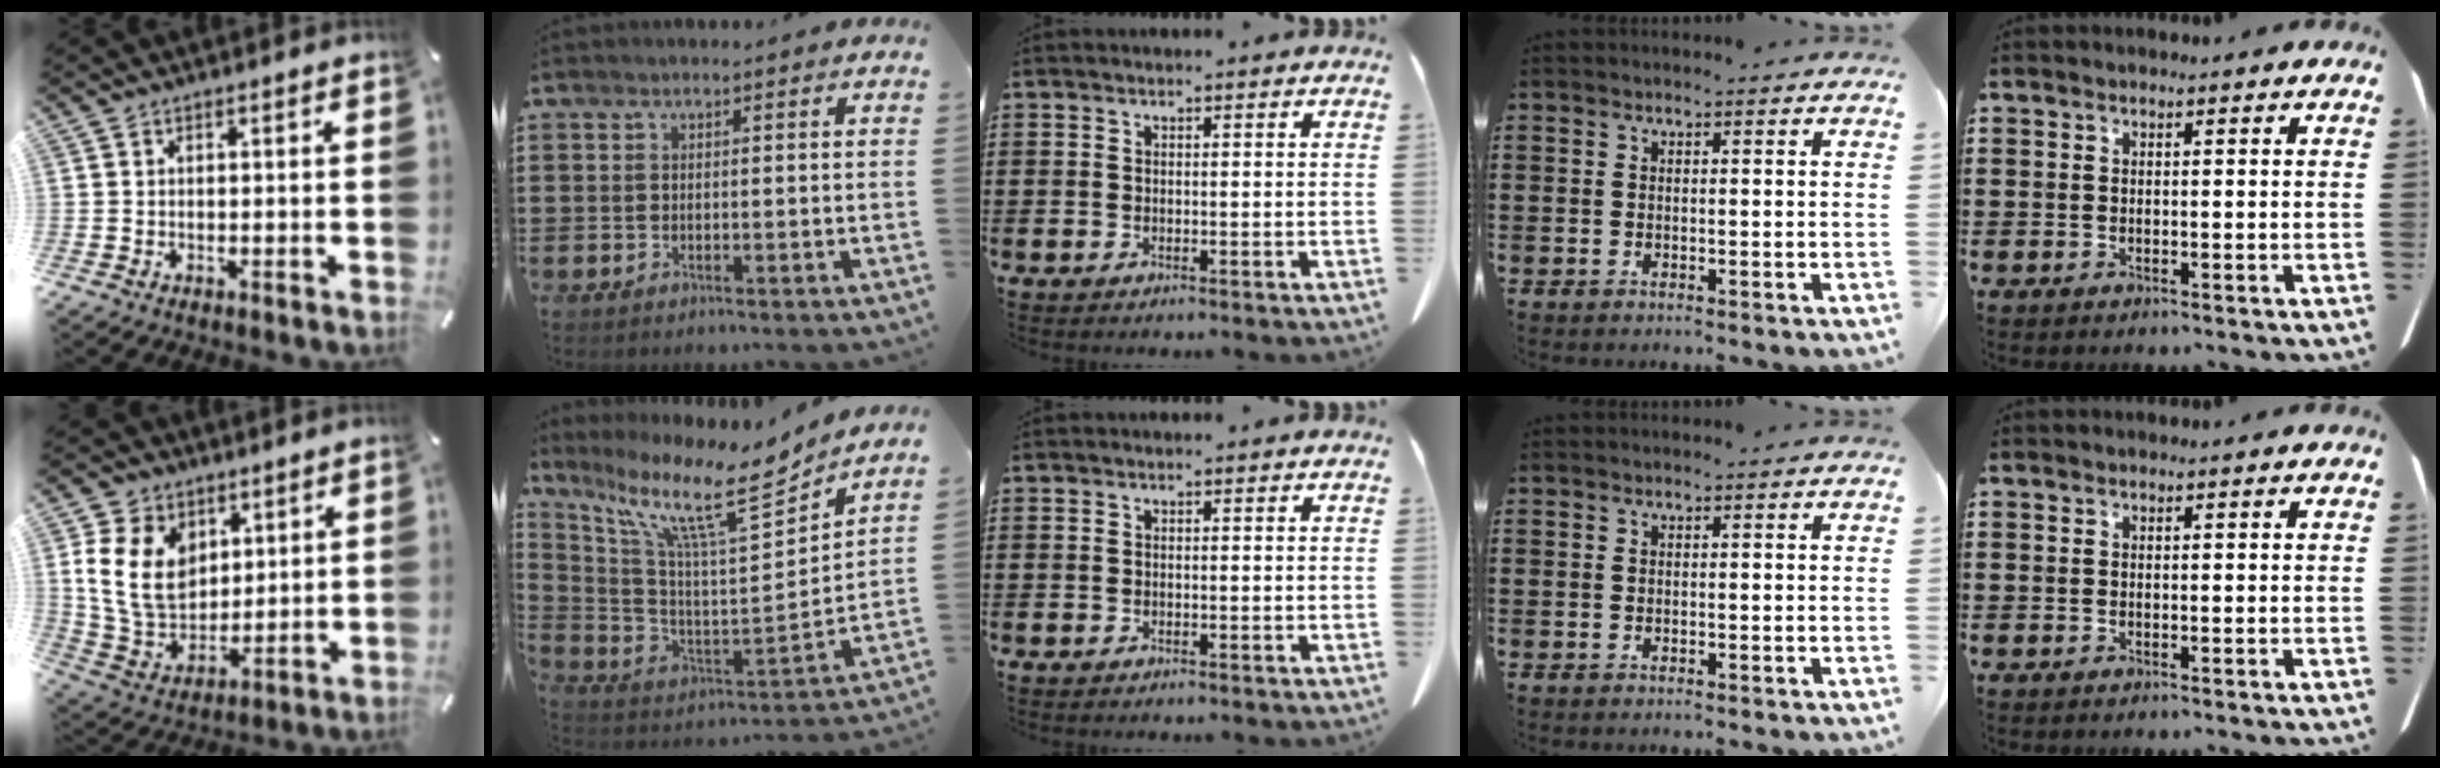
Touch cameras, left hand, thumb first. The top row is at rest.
{"thumb": {"total": 13.8, "force": [4.0, 10.8, 7.5], "torque": [-0.178, -0.011, 0.075]}, "index": {"total": 12.5, "force": [9.0, 1.8, 8.4], "torque": [-0.190, -0.059, 0.143]}}